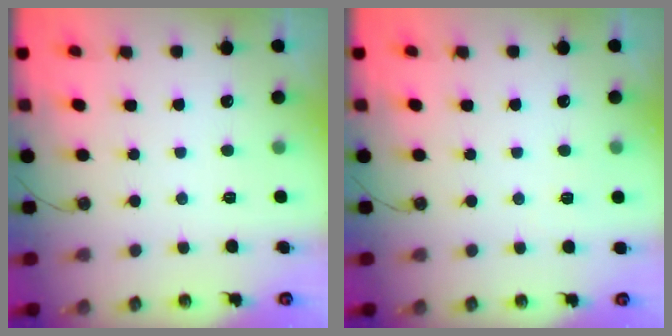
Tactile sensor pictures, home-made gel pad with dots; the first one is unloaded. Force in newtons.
{"total": 1.7, "press": 1.7, "slide": 0.4}